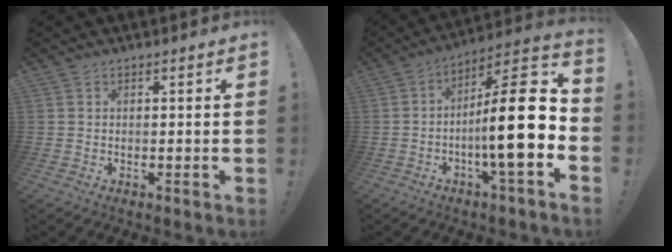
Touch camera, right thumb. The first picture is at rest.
{"total": 20.2, "force": [-3.3, 4.2, 19.5], "torque": [-0.322, 0.019, -0.059]}